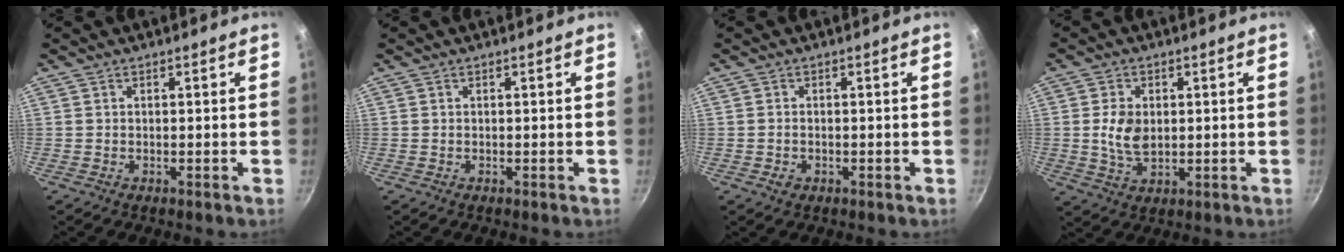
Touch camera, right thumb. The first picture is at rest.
{"total": 0.0}
{"total": 1.6, "force": [-0.6, 1.3, 0.8], "torque": [-0.013, 0.001, -0.009]}
{"total": 6.6, "force": [0.6, 4.4, 4.9], "torque": [-0.085, -0.008, 0.013]}